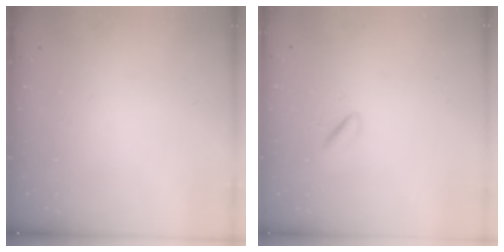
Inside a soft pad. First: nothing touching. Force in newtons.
{"total": 1.9, "press": 1.7, "slide": 0.7}